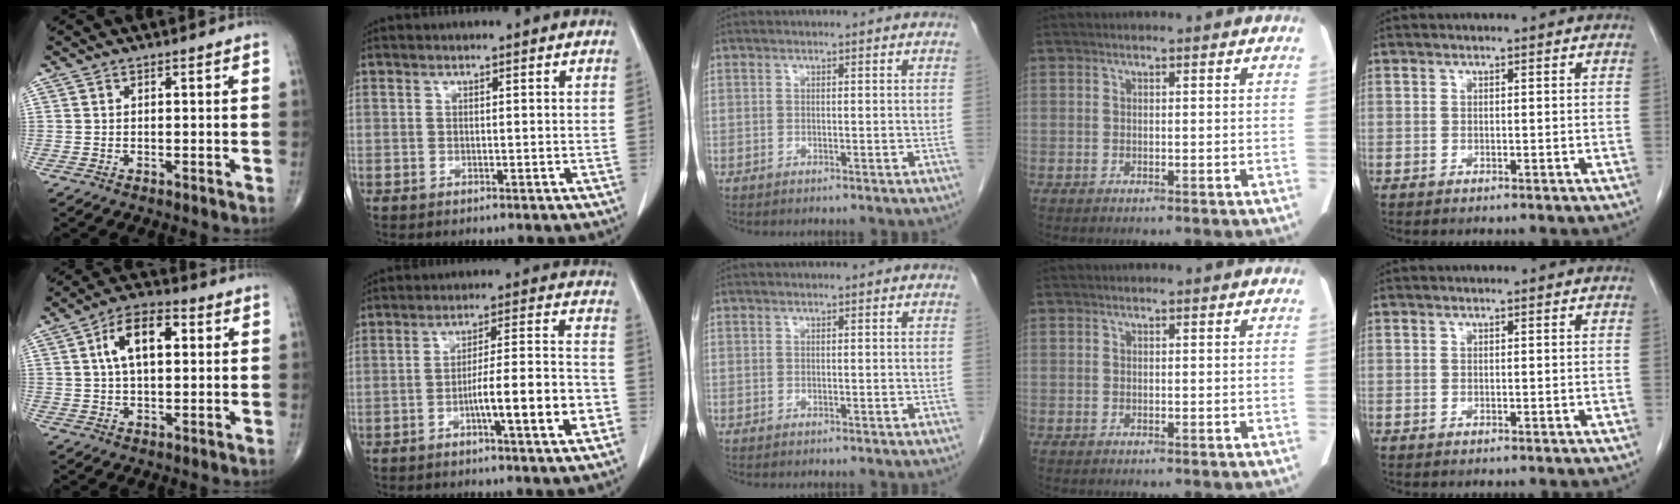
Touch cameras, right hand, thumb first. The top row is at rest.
{"thumb": {"total": 10.2, "force": [2.4, 5.3, 8.4], "torque": [-0.137, 0.017, 0.033]}, "index": {"total": 11.2, "force": [-4.1, 0.6, 10.4], "torque": [-0.158, 0.011, -0.061]}}